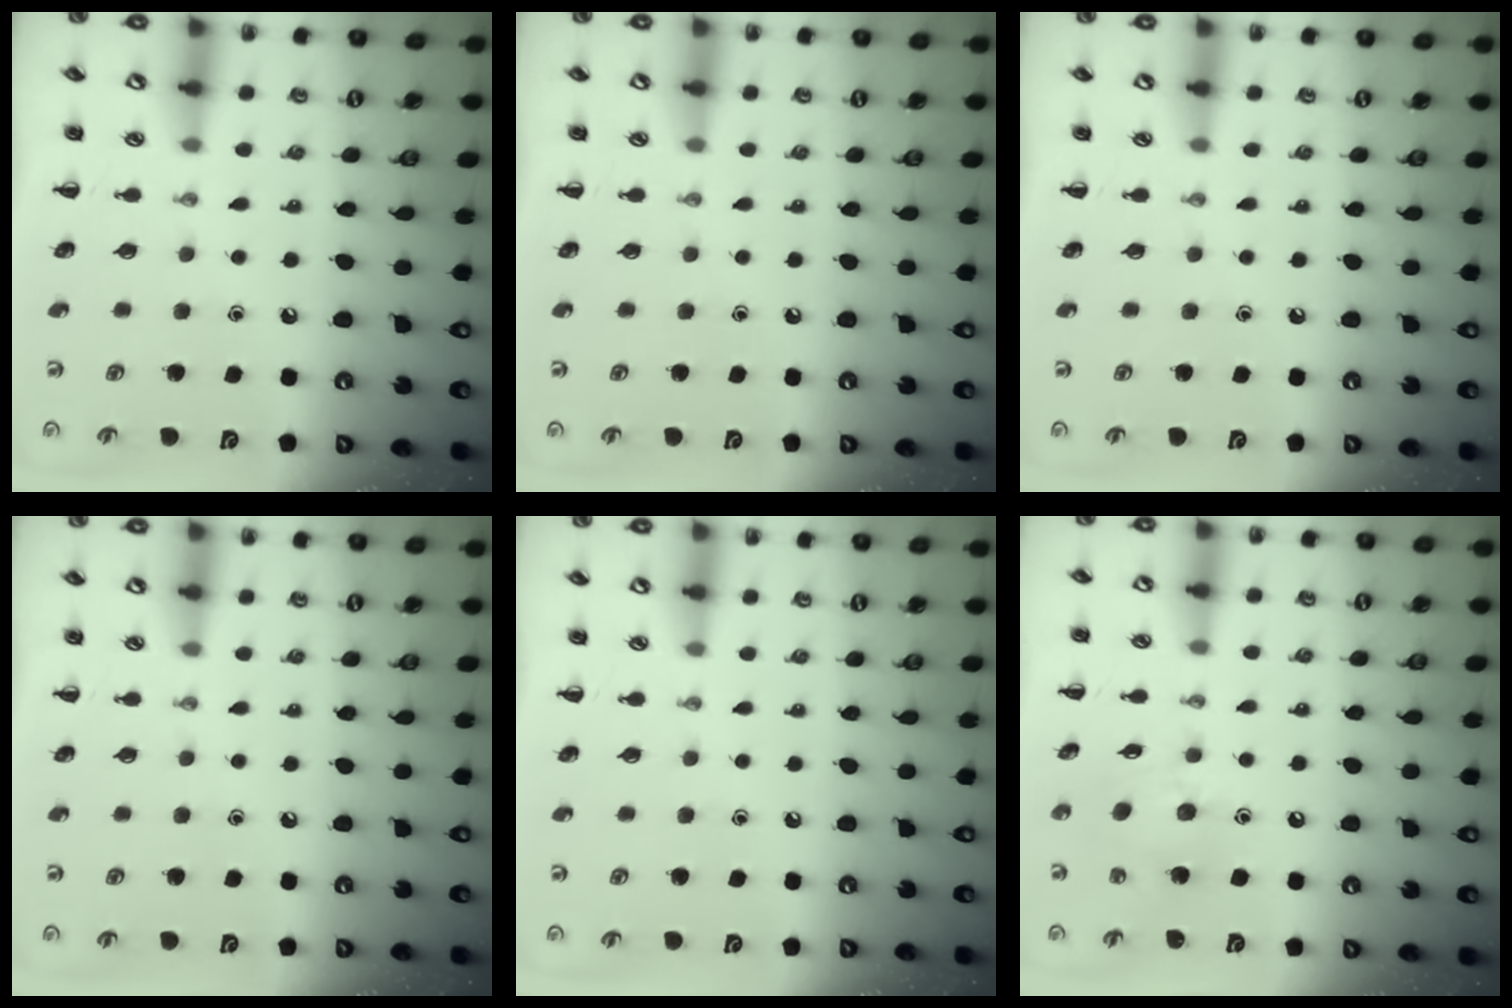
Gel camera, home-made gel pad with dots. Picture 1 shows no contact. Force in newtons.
{"total": 0.0}
{"total": 0.0}
{"total": 0.0}
{"total": 0.0}
{"total": 10.2, "press": 10.0, "slide": 2.2}